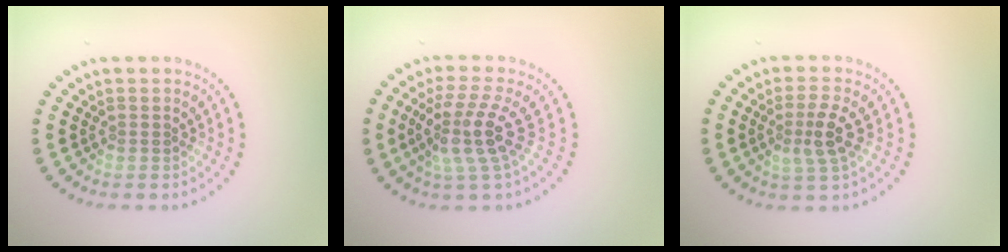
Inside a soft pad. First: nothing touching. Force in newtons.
{"total": 4.2, "press": 3.1, "slide": 2.7}
{"total": 2.8, "press": 2.5, "slide": 1.2}